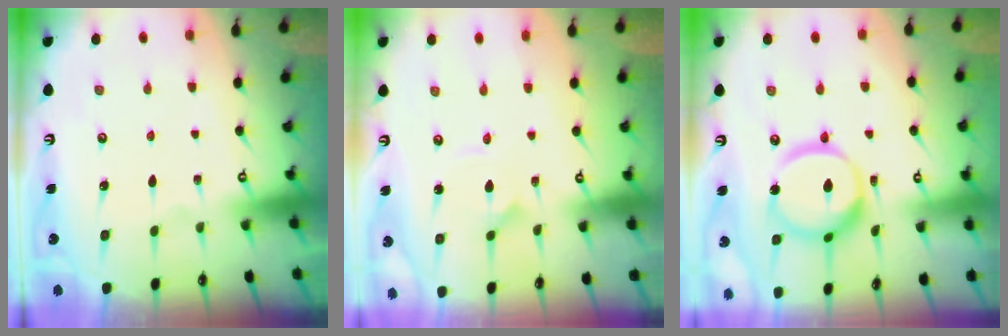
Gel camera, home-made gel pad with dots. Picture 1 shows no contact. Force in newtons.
{"total": 3.5, "press": 3.5, "slide": 0.3}
{"total": 16.6, "press": 16.5, "slide": 1.6}